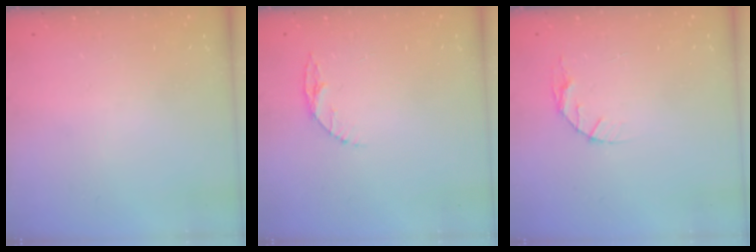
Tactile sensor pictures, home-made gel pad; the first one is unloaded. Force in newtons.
{"total": 5.0, "press": 5.0, "slide": 0.5}
{"total": 4.9, "press": 4.9, "slide": 0.6}